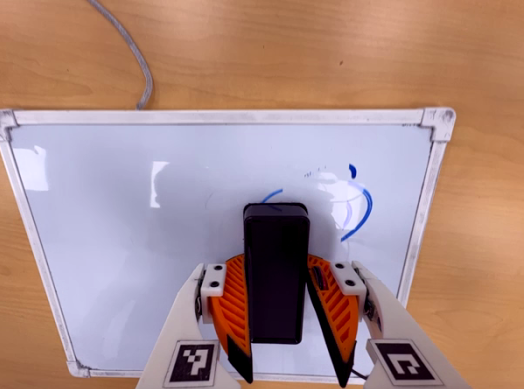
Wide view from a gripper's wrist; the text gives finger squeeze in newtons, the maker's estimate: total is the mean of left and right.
{"total": 9.3, "left": 10.8, "right": 7.8}